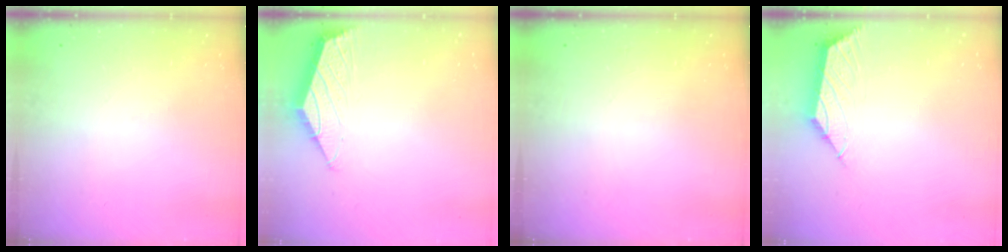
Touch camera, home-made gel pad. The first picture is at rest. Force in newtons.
{"total": 1.5, "press": 1.4, "slide": 0.4}
{"total": 0.0}
{"total": 2.4, "press": 2.3, "slide": 0.6}